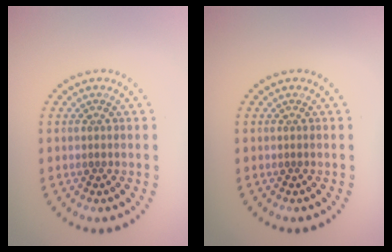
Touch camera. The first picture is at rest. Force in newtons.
{"total": 0.0}